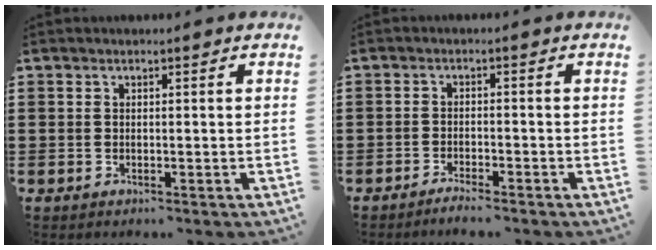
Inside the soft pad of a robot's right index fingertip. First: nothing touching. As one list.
[{"total": 1.8, "force": [-1.8, -0.1, 0.3], "torque": [-0.008, 0.003, -0.035]}]